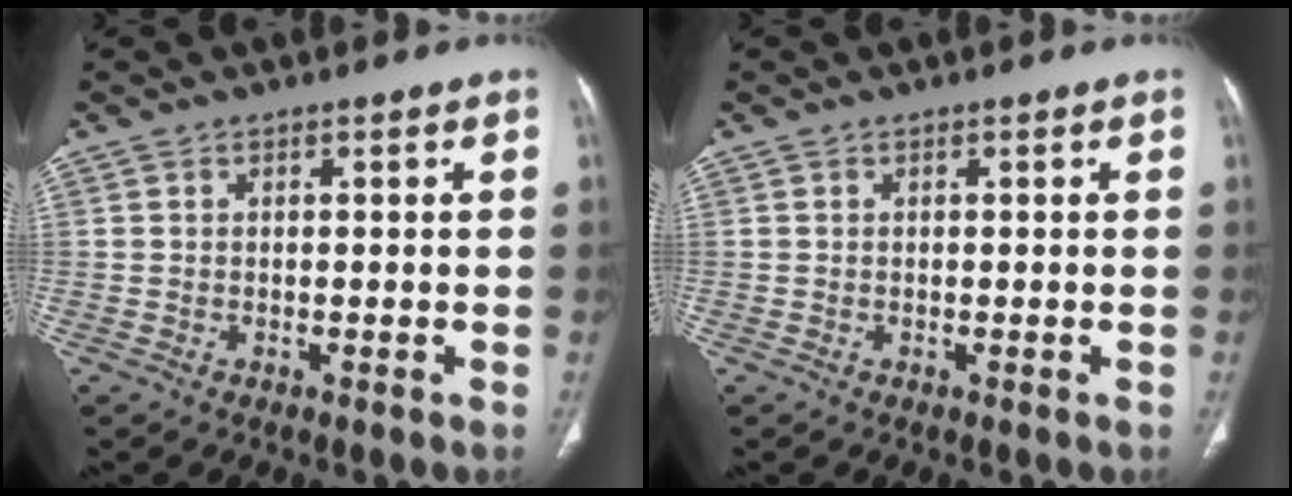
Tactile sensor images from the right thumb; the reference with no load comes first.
{"total": 0.0}